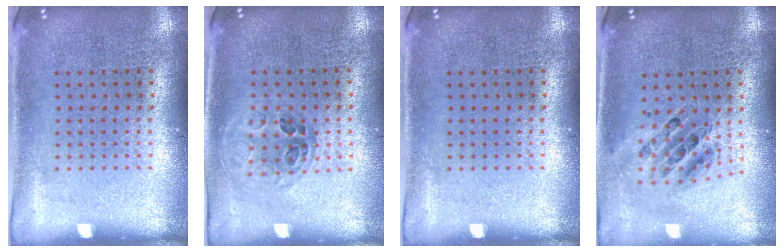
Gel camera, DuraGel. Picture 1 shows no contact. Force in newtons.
{"total": 1.0, "press": 1.0, "slide": 0.4}
{"total": 0.0}
{"total": 0.8, "press": 0.7, "slide": 0.1}